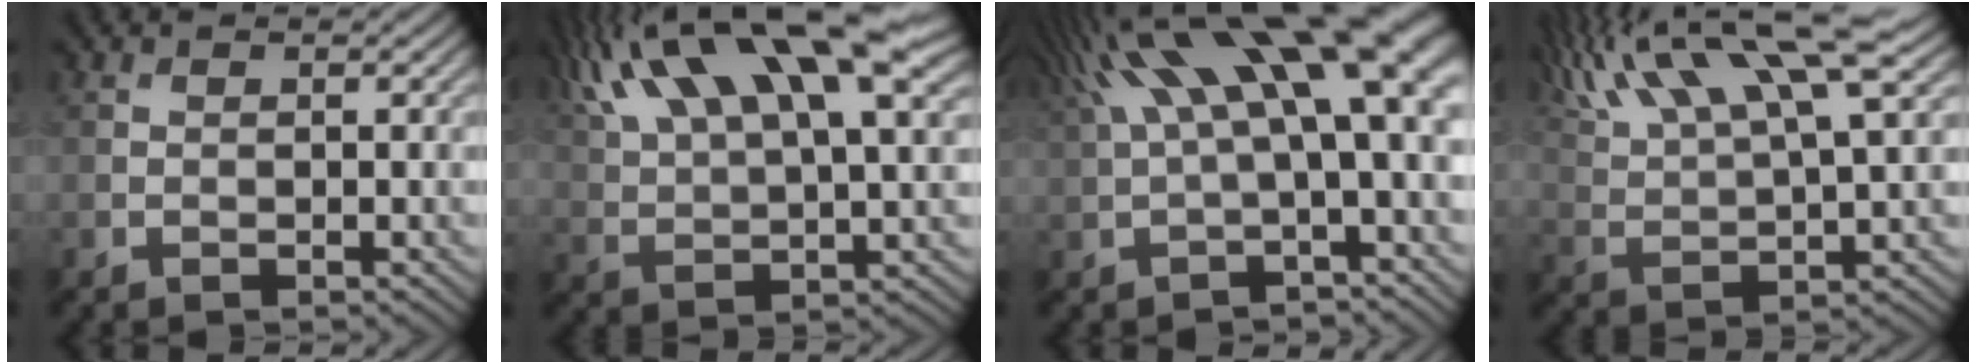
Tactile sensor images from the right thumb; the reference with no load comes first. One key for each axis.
{"total": 17.6, "fx": 10.2, "fy": 5.7, "fz": 13.2, "tx": -0.273, "ty": 0.036, "tz": 0.173}
{"total": 15.1, "fx": 4.5, "fy": 4.4, "fz": 13.7, "tx": -0.251, "ty": 0.020, "tz": 0.090}
{"total": 15.5, "fx": 9.9, "fy": 4.3, "fz": 11.2, "tx": -0.224, "ty": 0.025, "tz": 0.165}